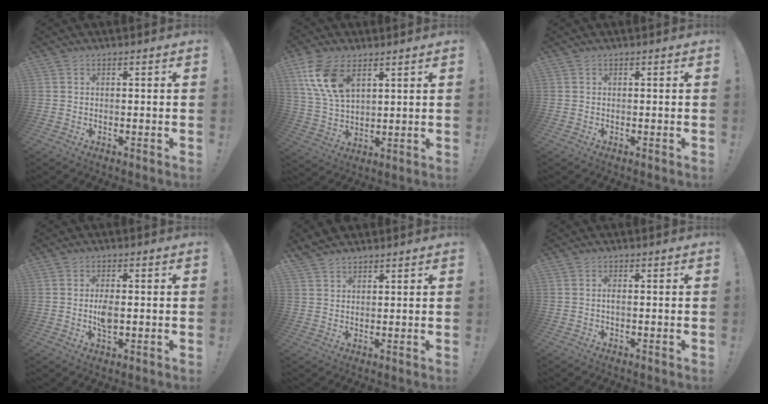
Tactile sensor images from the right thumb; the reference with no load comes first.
{"total": 13.4, "force": [6.8, 7.5, 8.7], "torque": [-0.174, -0.014, 0.129]}
{"total": 0.0}
{"total": 4.6, "force": [-0.3, 2.1, 4.1], "torque": [-0.064, -0.003, -0.009]}
{"total": 3.7, "force": [3.2, 1.6, 0.7], "torque": [-0.005, -0.022, 0.060]}
{"total": 1.0, "force": [-0.4, 0.1, 0.9], "torque": [-0.017, 0.001, -0.007]}